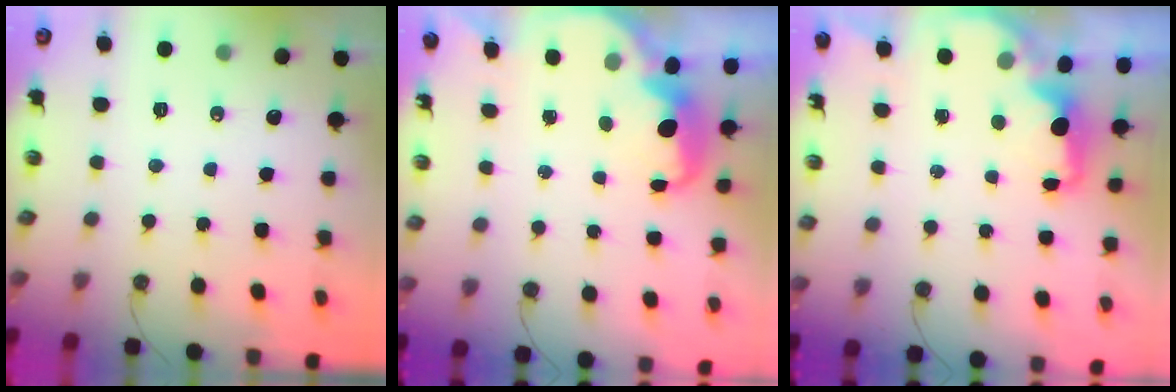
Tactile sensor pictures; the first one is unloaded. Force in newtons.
{"total": 5.7, "press": 5.7, "slide": 0.6}
{"total": 2.3, "press": 2.2, "slide": 0.8}